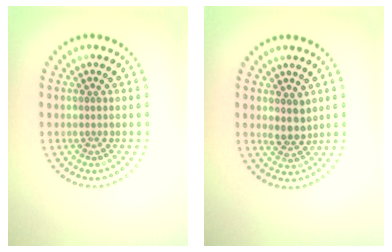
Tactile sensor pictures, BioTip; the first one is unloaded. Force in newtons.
{"total": 2.0, "press": 1.6, "slide": 1.2}